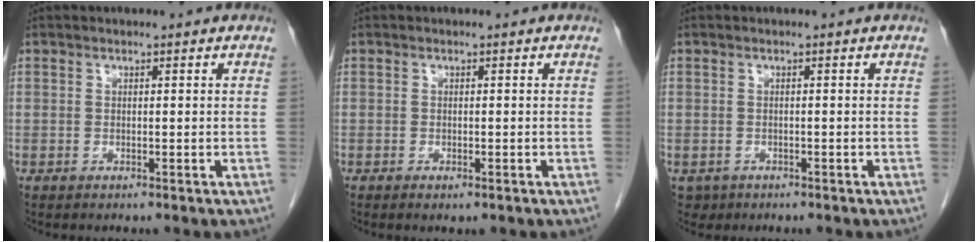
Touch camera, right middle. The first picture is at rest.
{"total": 1.3, "force": [-0.7, 0.5, 0.9], "torque": [-0.015, -0.003, -0.005]}
{"total": 1.7, "force": [-0.8, 1.4, 0.1], "torque": [-0.005, 0.003, -0.010]}